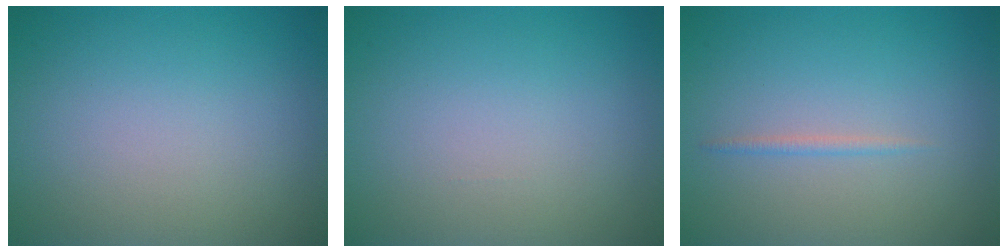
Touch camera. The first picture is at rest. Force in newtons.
{"total": 0.0}
{"total": 0.7, "press": 0.7, "slide": 0.1}